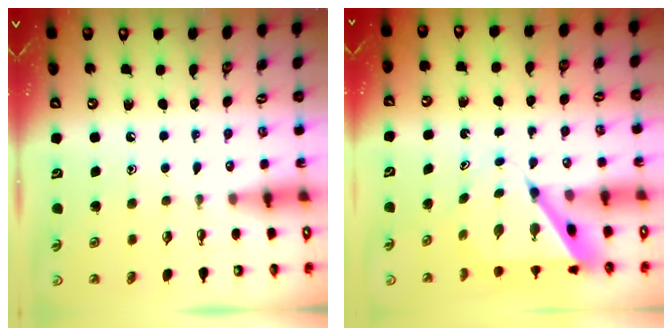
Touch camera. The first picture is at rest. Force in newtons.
{"total": 6.6, "press": 6.6, "slide": 0.4}